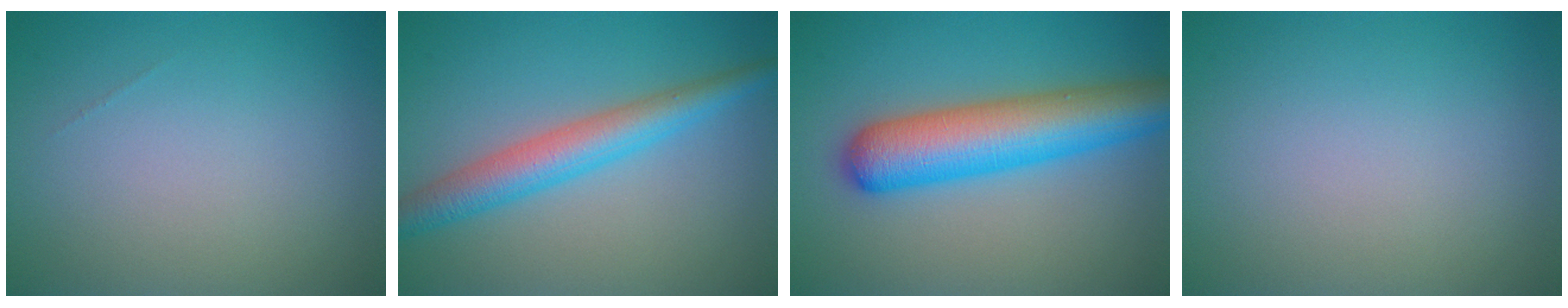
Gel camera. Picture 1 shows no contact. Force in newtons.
{"total": 4.7, "press": 4.7, "slide": 0.1}
{"total": 8.3, "press": 8.3, "slide": 0.3}
{"total": 0.0}